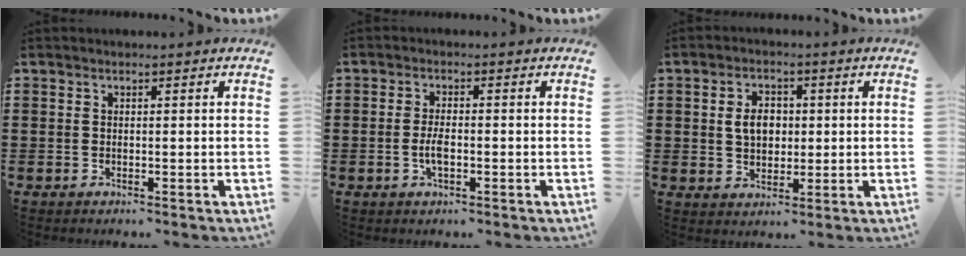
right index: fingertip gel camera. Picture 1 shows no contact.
{"total": 3.2, "force": [-0.9, 1.0, 2.9], "torque": [-0.068, -0.005, -0.020]}
{"total": 4.6, "force": [0.4, 3.3, 3.1], "torque": [-0.062, 0.011, 0.002]}